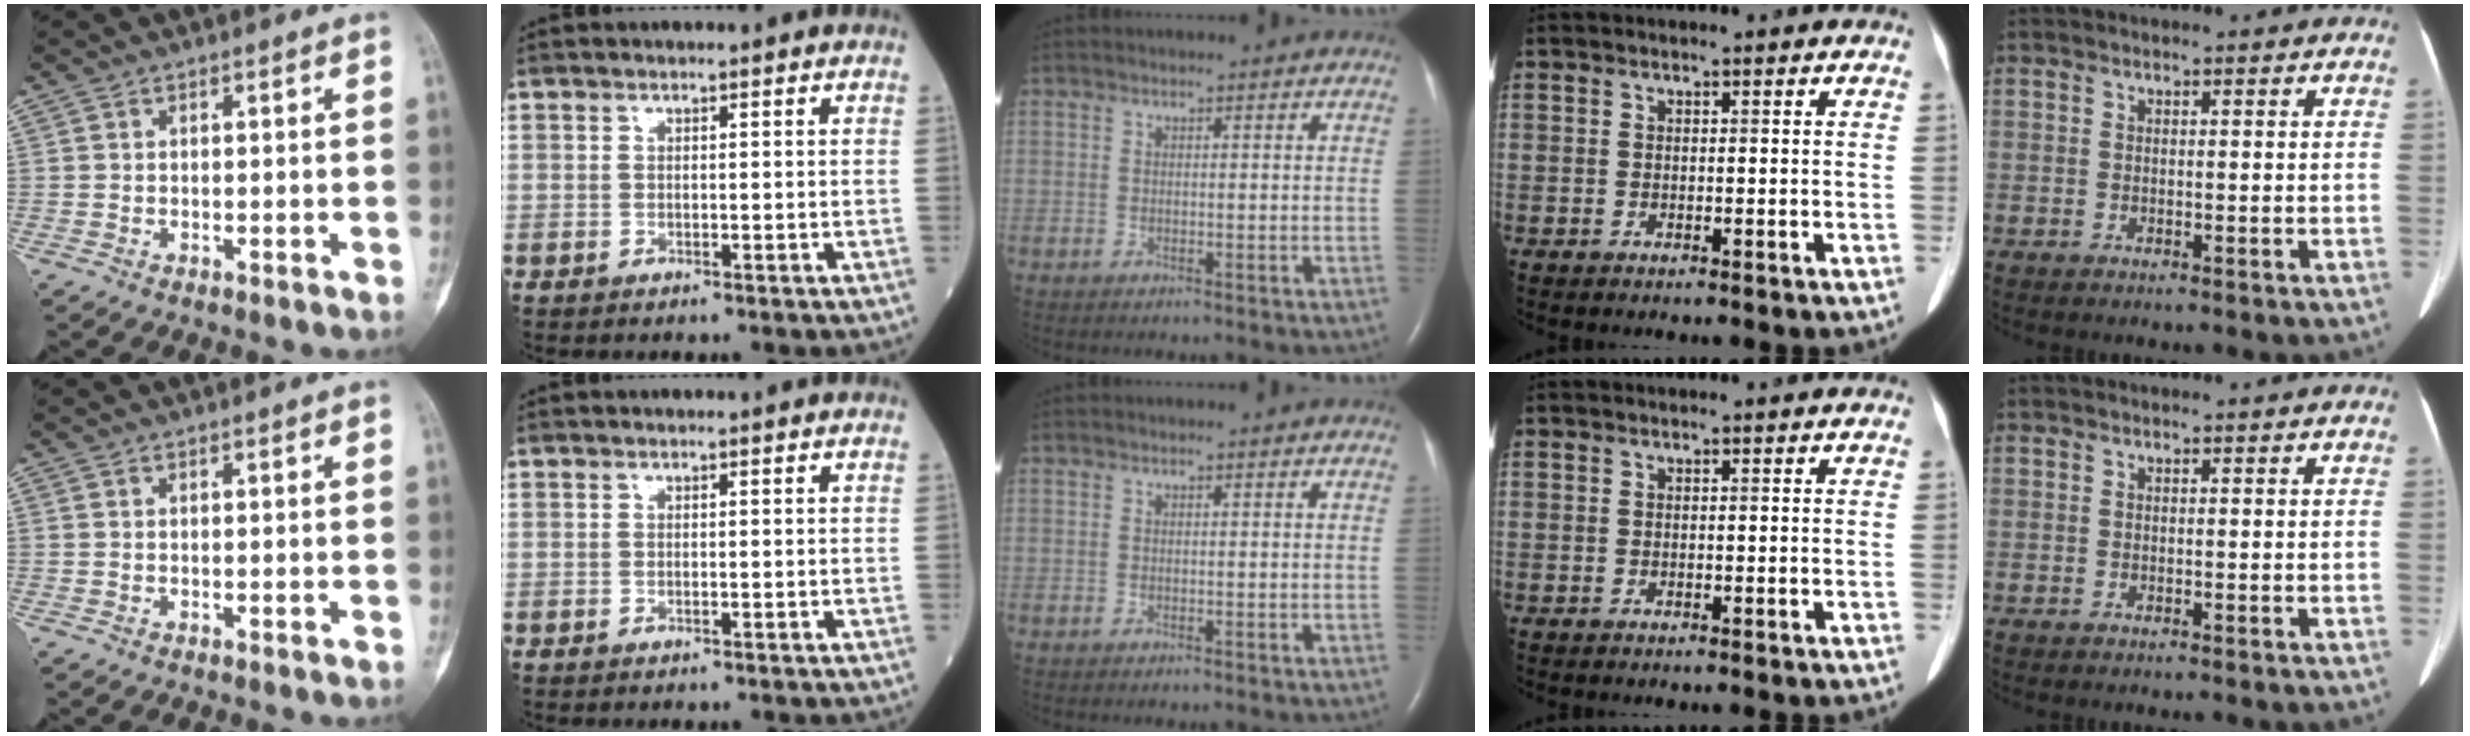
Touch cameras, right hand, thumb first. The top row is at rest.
{}